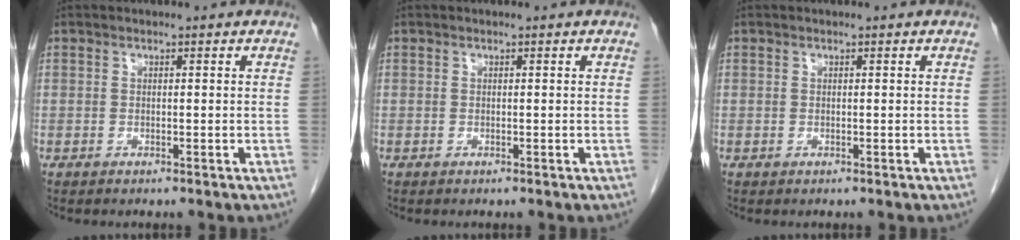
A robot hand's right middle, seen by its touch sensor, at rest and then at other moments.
{"total": 0.0}
{"total": 0.0}